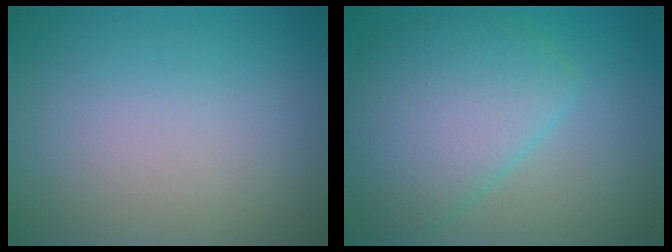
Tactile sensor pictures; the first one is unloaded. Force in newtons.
{"total": 6.5, "press": 6.5, "slide": 0.2}